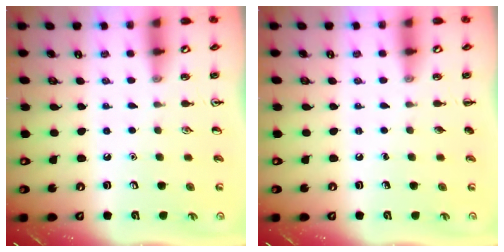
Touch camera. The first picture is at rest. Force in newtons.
{"total": 0.0}